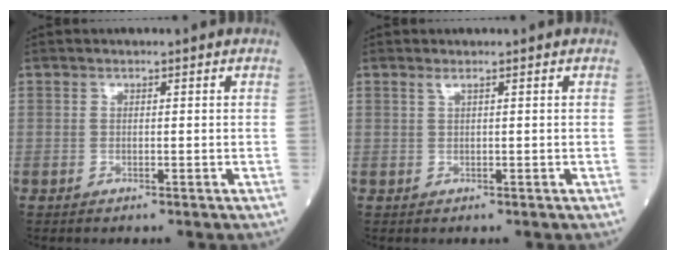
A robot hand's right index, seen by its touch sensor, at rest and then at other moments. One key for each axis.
{"total": 0.7, "fx": 0.4, "fy": -0.2, "fz": 0.5, "tx": -0.020, "ty": 0.002, "tz": 0.012}